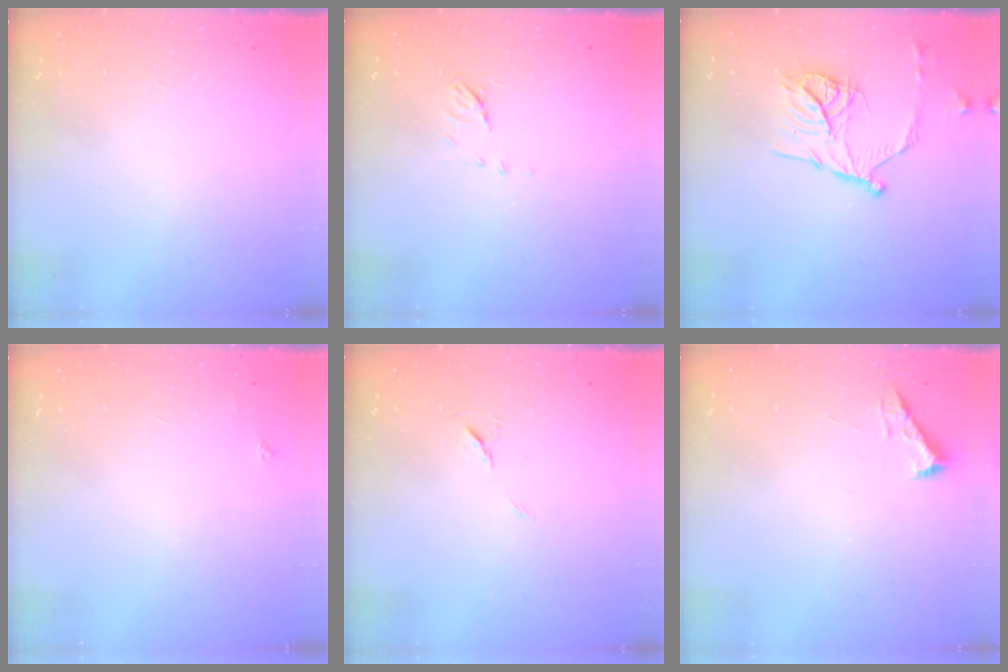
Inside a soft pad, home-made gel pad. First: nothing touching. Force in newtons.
{"total": 5.3, "press": 5.3, "slide": 0.6}
{"total": 15.4, "press": 15.3, "slide": 1.5}
{"total": 2.1, "press": 2.1, "slide": 0.3}
{"total": 5.6, "press": 5.1, "slide": 2.2}
{"total": 2.5, "press": 2.5, "slide": 0.3}